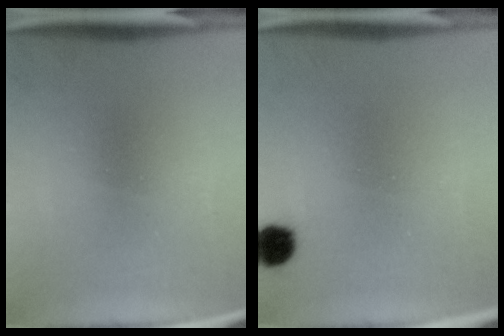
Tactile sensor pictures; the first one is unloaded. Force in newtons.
{"total": 4.2}